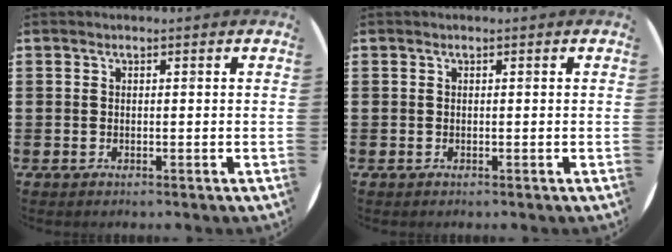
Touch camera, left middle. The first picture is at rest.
{"total": 0.0}